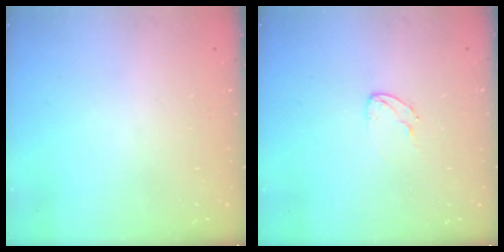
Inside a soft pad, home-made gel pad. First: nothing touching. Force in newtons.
{"total": 3.6, "press": 3.6, "slide": 0.2}